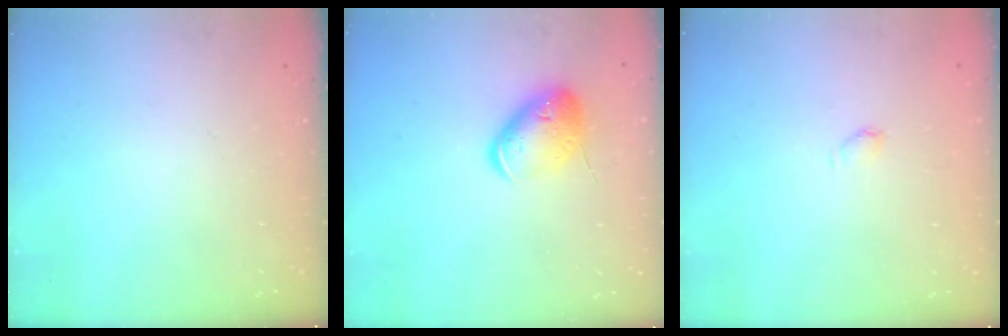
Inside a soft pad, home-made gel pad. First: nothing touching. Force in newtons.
{"total": 12.3, "press": 12.2, "slide": 1.7}
{"total": 3.5, "press": 3.4, "slide": 0.7}